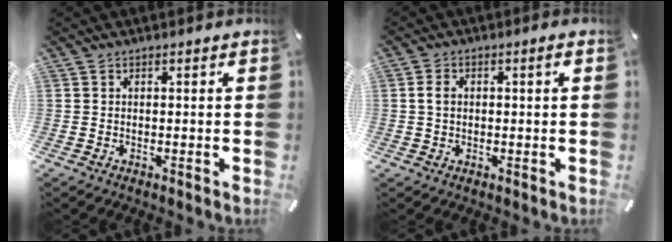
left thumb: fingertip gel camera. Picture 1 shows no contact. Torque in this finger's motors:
{"motor_torque": [0.62, 0.60, 0.11, -0.10, 0.05]}